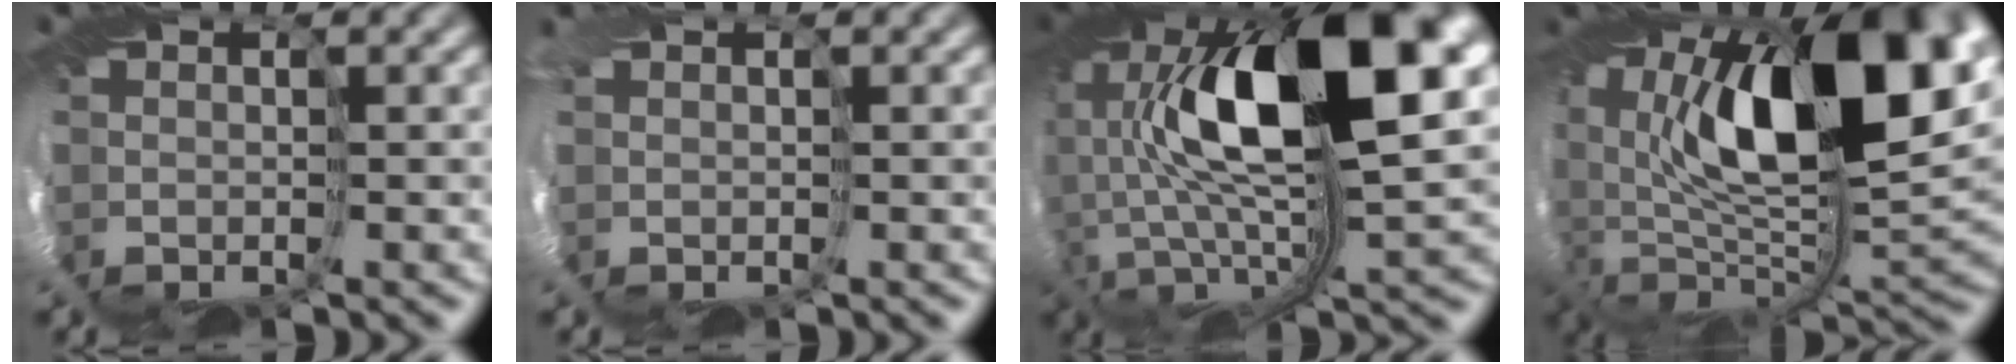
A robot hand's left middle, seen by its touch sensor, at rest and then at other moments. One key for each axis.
{"total": 0.7, "fx": -0.1, "fy": -0.6, "fz": -0.4, "tx": 0.014, "ty": -0.005, "tz": 0.004}
{"total": 12.1, "fx": 2.2, "fy": 4.0, "fz": 11.2, "tx": -0.204, "ty": -0.007, "tz": 0.036}
{"total": 13.0, "fx": 2.4, "fy": 6.9, "fz": 10.8, "tx": -0.184, "ty": -0.027, "tz": 0.052}